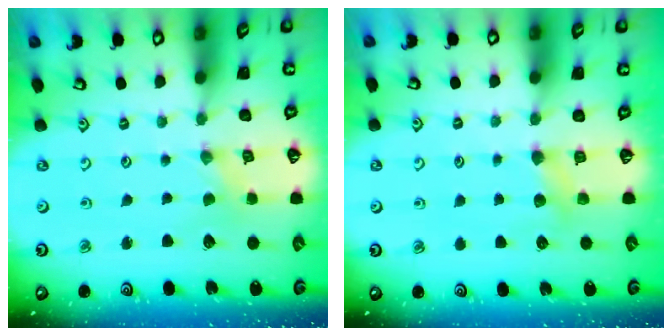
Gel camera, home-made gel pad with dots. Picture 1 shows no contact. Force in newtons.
{"total": 4.0, "press": 4.0, "slide": 0.5}